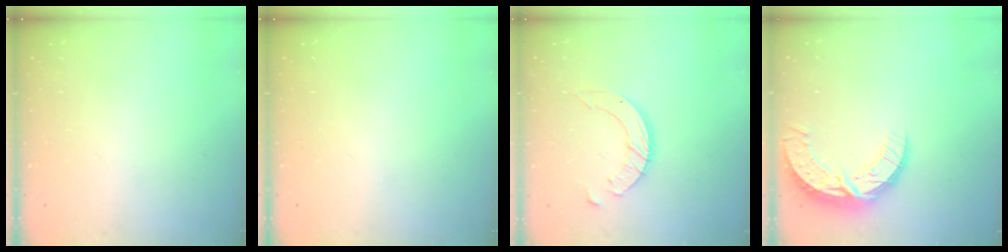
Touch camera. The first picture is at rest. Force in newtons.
{"total": 0.0}
{"total": 9.7, "press": 9.6, "slide": 0.8}
{"total": 10.2, "press": 10.2, "slide": 0.8}